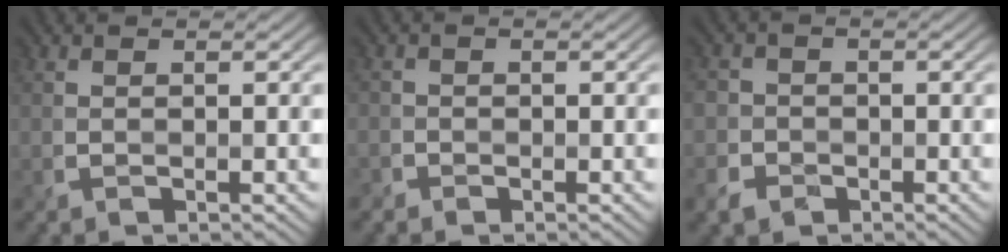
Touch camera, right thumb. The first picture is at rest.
{"total": 1.5, "force": [-0.9, 1.1, -0.5], "torque": [0.024, -0.001, -0.024]}
{"total": 3.8, "force": [-1.8, 3.3, 0.2], "torque": [0.002, -0.002, -0.062]}